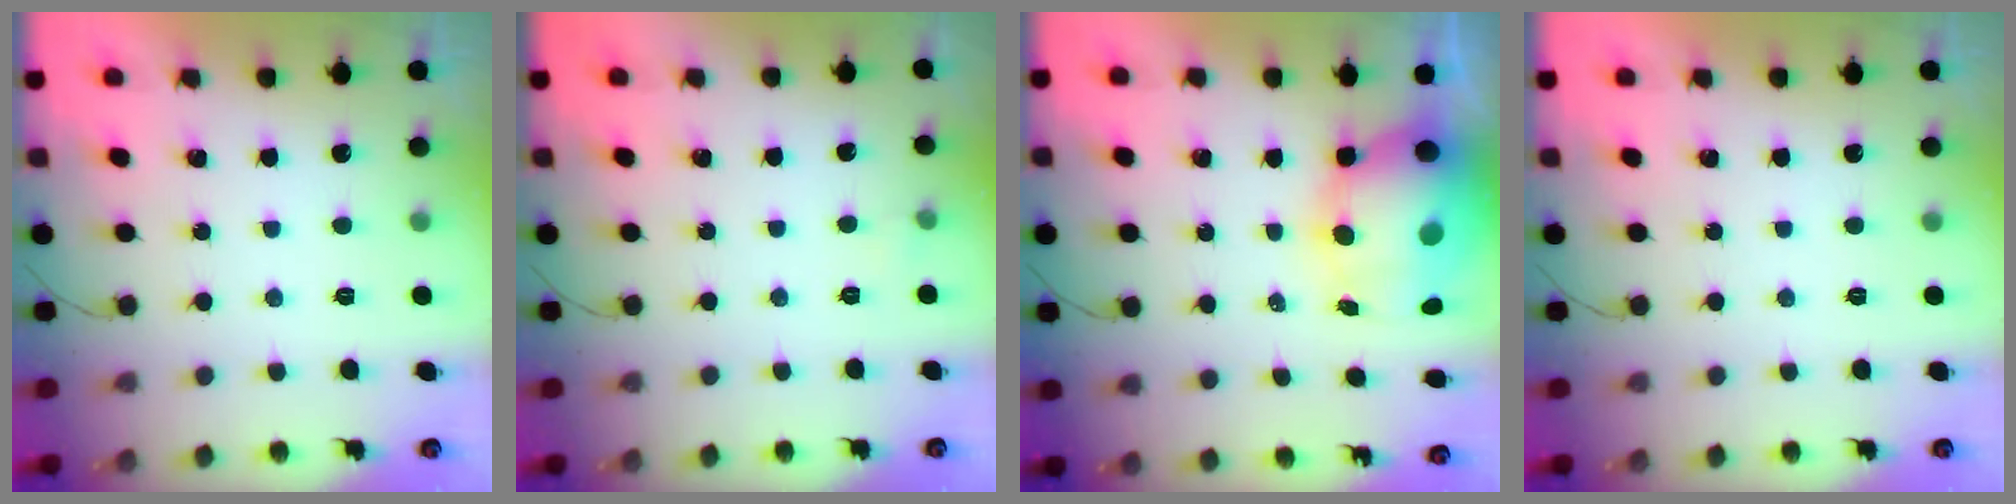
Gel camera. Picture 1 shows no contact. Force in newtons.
{"total": 2.6, "press": 2.4, "slide": 1.0}
{"total": 12.3, "press": 11.9, "slide": 2.9}
{"total": 0.0}